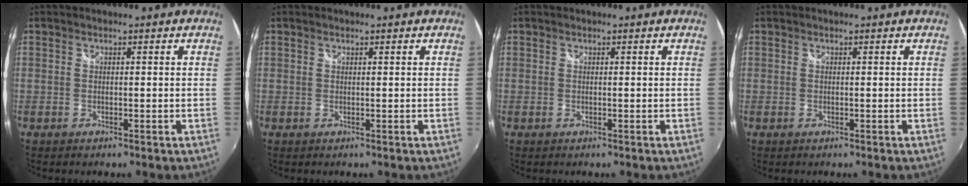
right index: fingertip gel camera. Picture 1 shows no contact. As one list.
[{"total": 0.0}, {"total": 0.0}, {"total": 0.0}]